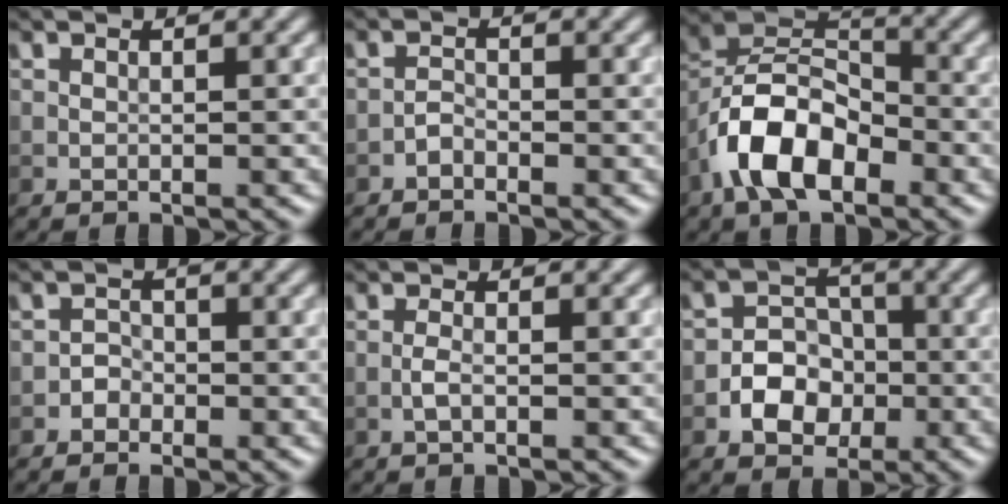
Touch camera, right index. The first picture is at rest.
{"total": 0.9, "force": [-0.7, 0.4, 0.4], "torque": [-0.006, 0.003, -0.017]}
{"total": 8.1, "force": [-4.1, 4.3, 5.5], "torque": [-0.099, 0.011, -0.086]}
{"total": 1.1, "force": [-0.7, 0.9, 0.1], "torque": [0.004, 0.005, -0.013]}
{"total": 1.1, "force": [-0.4, 0.3, 1.0], "torque": [-0.022, 0.001, -0.011]}
{"total": 3.9, "force": [-1.3, 3.1, 1.9], "torque": [-0.018, 0.004, -0.024]}